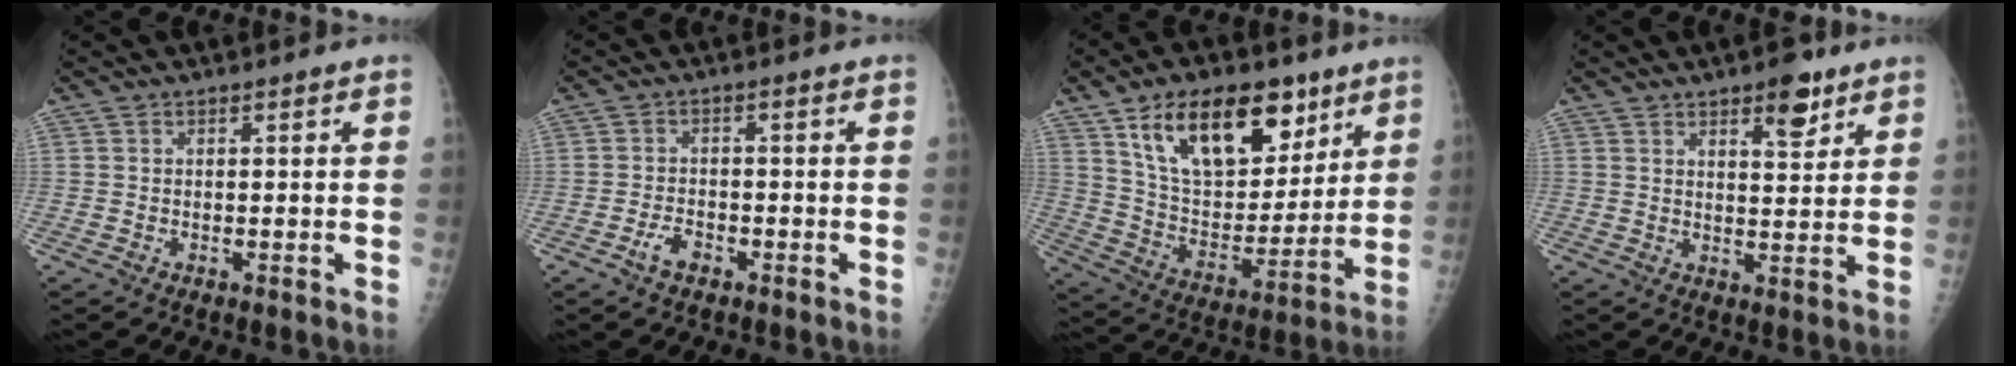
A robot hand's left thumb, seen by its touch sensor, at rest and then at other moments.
{"total": 3.2, "force": [-1.9, 1.7, 1.9], "torque": [-0.033, 0.014, -0.033]}
{"total": 21.4, "force": [11.9, 11.4, 13.6], "torque": [-0.175, -0.047, 0.210]}
{"total": 6.5, "force": [4.1, 2.5, 4.4], "torque": [-0.043, -0.024, 0.056]}